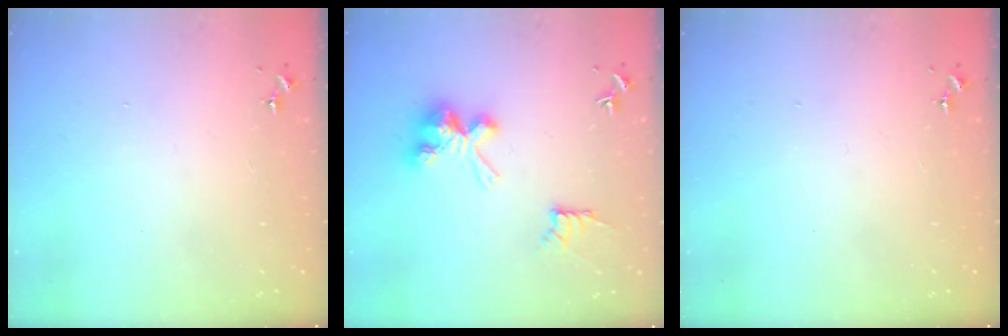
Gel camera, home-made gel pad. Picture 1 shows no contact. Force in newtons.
{"total": 10.2, "press": 10.2, "slide": 0.1}
{"total": 0.0}